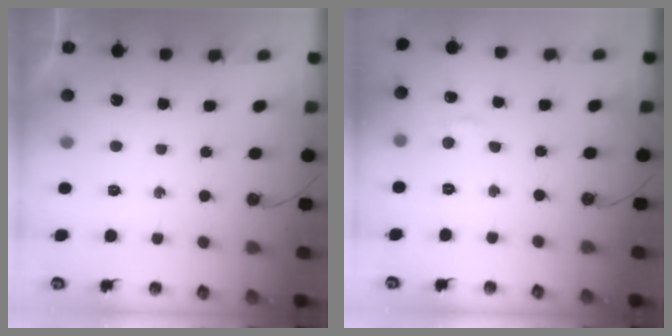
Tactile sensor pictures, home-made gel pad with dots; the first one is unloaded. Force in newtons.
{"total": 4.5, "press": 4.4, "slide": 0.6}